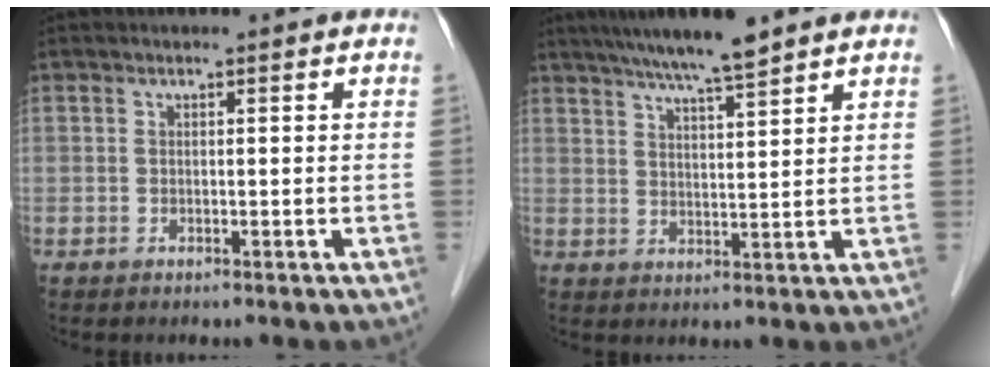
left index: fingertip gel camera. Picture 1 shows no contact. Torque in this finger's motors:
{"motor_torque": [0.27, -0.44, 0.21, 0.06]}